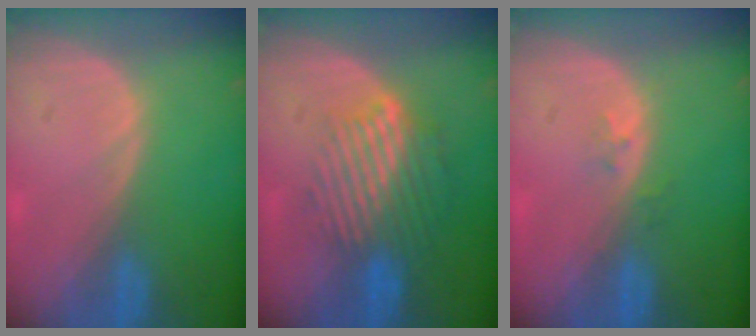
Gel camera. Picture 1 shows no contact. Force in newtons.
{"total": 9.7, "press": 8.1, "slide": 5.3}
{"total": 1.6, "press": 1.2, "slide": 1.0}